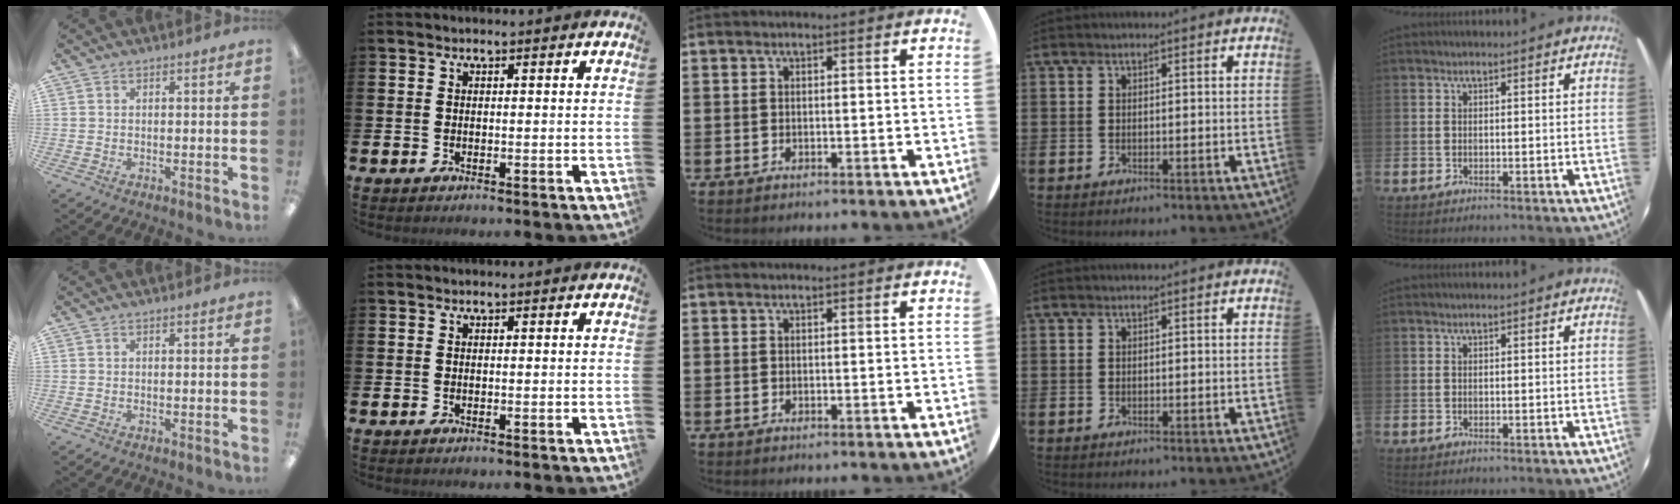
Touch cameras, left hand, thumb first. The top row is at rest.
{}